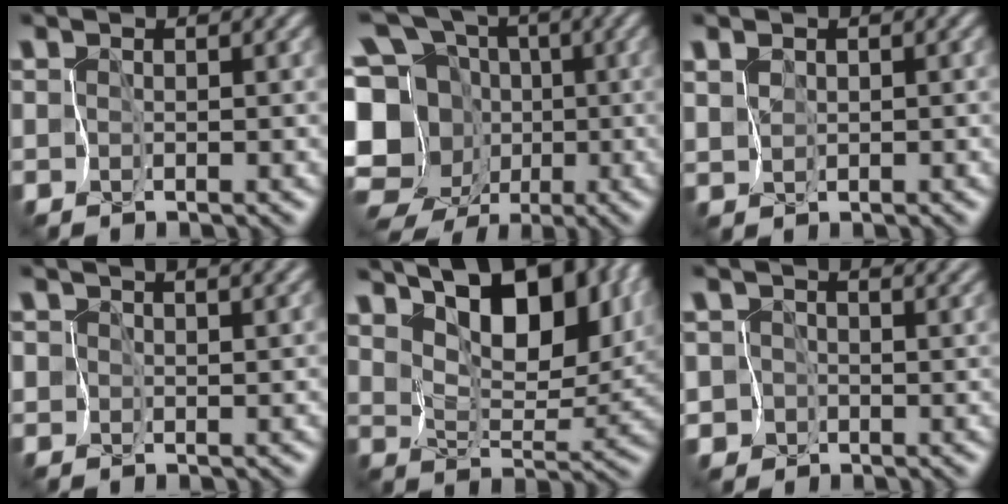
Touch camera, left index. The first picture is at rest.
{"total": 12.7, "force": [-3.8, 10.7, 5.8], "torque": [-0.148, 0.013, -0.072]}
{"total": 1.3, "force": [0.5, 1.1, 0.4], "torque": [-0.027, -0.001, 0.015]}
{"total": 5.7, "force": [3.9, 2.7, 3.2], "torque": [-0.072, 0.027, 0.050]}
{"total": 11.0, "force": [6.0, 5.2, 7.6], "torque": [-0.143, 0.006, 0.097]}
{"total": 3.4, "force": [0.6, 2.8, 1.8], "torque": [-0.036, 0.003, 0.005]}